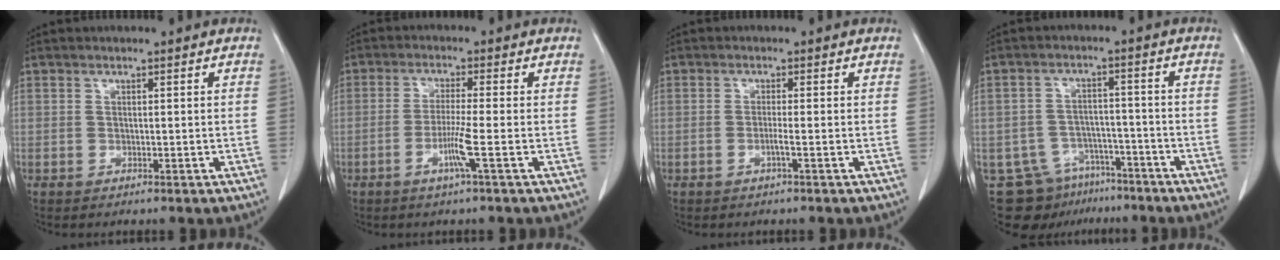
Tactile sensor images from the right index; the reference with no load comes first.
{"total": 4.9, "force": [-1.8, -1.0, 4.4], "torque": [-0.086, -0.011, -0.039]}
{"total": 1.4, "force": [-0.6, -0.4, 1.3], "torque": [-0.022, 0.000, -0.014]}
{"total": 10.0, "force": [-7.2, 6.6, 2.2], "torque": [-0.034, 0.023, -0.108]}